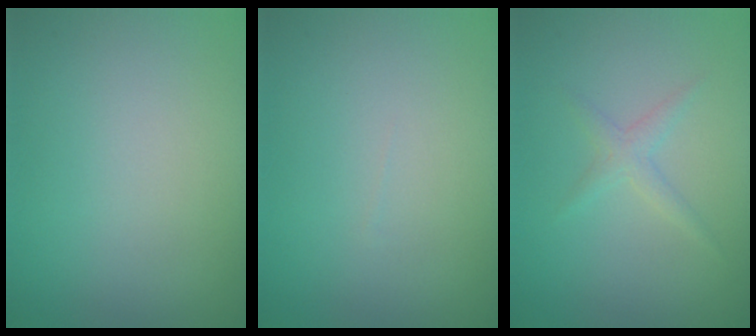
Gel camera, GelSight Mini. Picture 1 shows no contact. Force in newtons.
{"total": 0.0}
{"total": 1.3, "press": 1.3, "slide": 0.1}